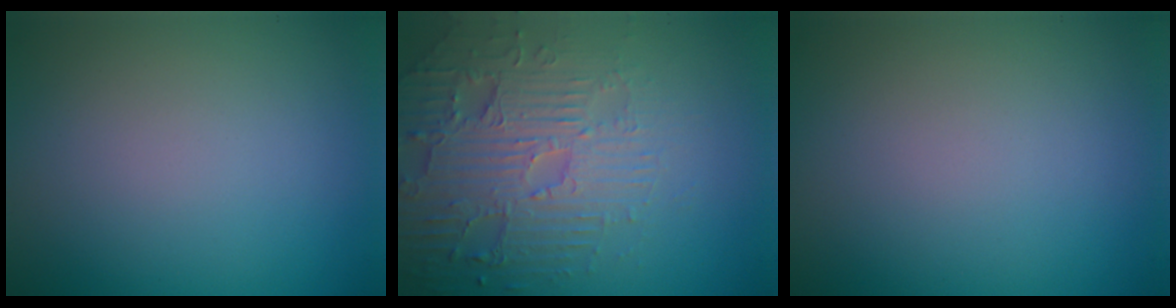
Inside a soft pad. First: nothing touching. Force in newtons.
{"total": 6.2, "press": 5.0, "slide": 3.7}
{"total": 0.0}